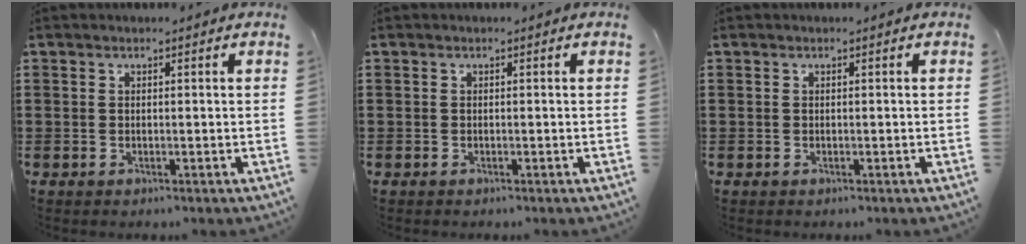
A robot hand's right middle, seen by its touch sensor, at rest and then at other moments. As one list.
[{"total": 0.0}, {"total": 0.0}]